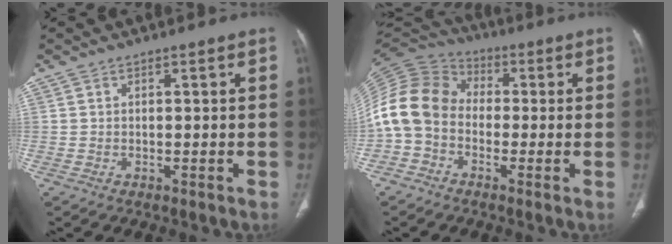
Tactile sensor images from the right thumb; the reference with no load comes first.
{"total": 13.5, "force": [-2.1, 10.5, 8.2], "torque": [-0.163, 0.045, -0.057]}